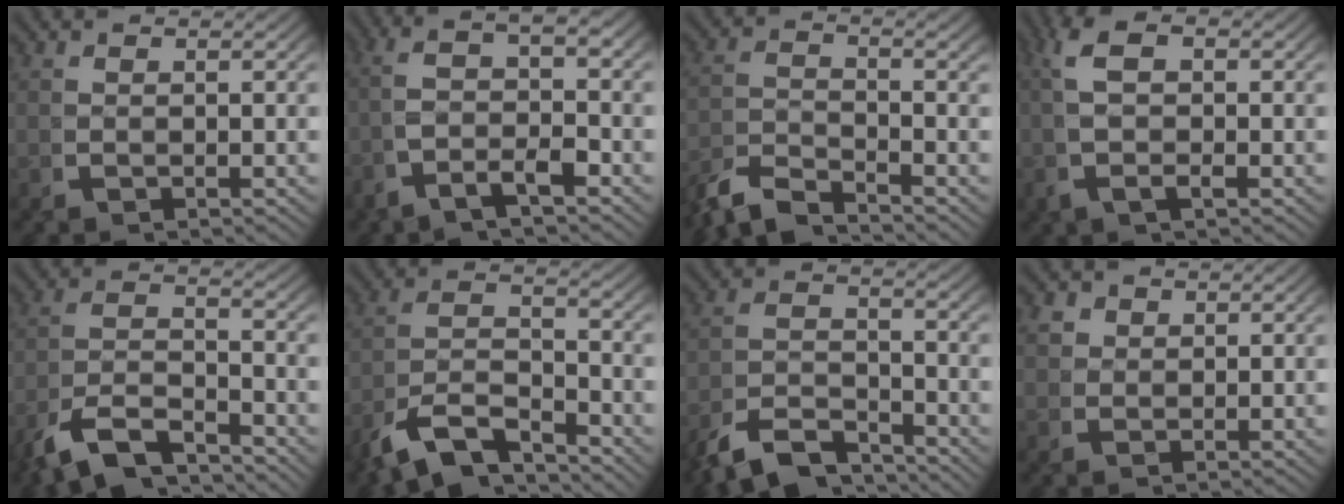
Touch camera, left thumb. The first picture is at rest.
{"total": 5.2, "force": [-0.4, 2.2, 4.7], "torque": [-0.098, 0.000, -0.013]}
{"total": 4.8, "force": [-4.2, 1.2, 2.0], "torque": [-0.040, -0.012, -0.080]}
{"total": 4.0, "force": [0.8, 1.8, 3.5], "torque": [-0.087, 0.002, 0.010]}
{"total": 7.7, "force": [-4.3, 4.2, 4.9], "torque": [-0.105, -0.031, -0.067]}
{"total": 8.9, "force": [-4.6, 5.2, 5.5], "torque": [-0.116, -0.037, -0.072]}
{"total": 6.5, "force": [-5.1, 2.6, 3.2], "torque": [-0.053, -0.021, -0.087]}
{"total": 2.4, "force": [1.4, 1.7, 0.8], "torque": [-0.018, -0.005, 0.031]}